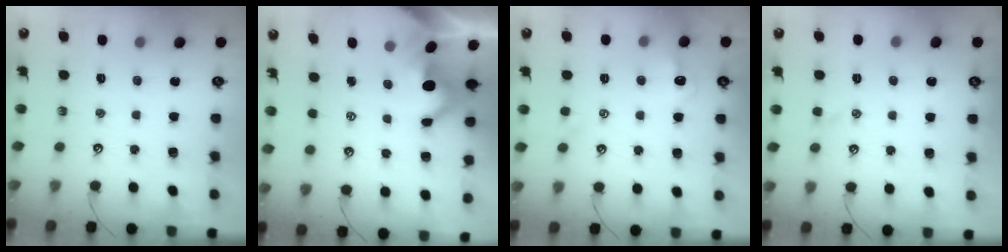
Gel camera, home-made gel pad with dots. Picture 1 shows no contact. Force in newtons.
{"total": 5.5, "press": 5.4, "slide": 1.2}
{"total": 0.8, "press": 0.5, "slide": 0.7}
{"total": 1.2, "press": 1.2, "slide": 0.4}